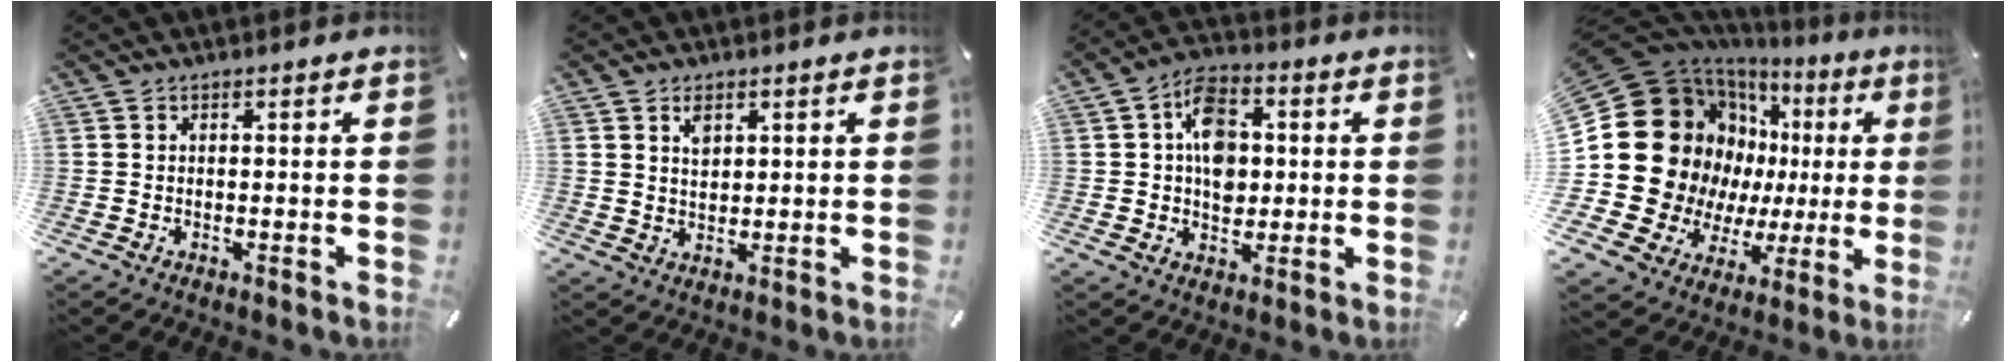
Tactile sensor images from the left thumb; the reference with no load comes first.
{"total": 3.5, "force": [1.8, 2.5, 1.6], "torque": [-0.013, -0.007, 0.028]}
{"total": 10.5, "force": [1.1, 7.8, 6.9], "torque": [-0.101, 0.006, 0.019]}
{"total": 24.9, "force": [4.0, 19.6, 14.8], "torque": [-0.283, -0.042, 0.103]}